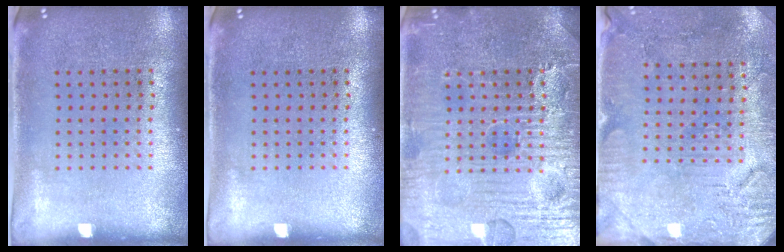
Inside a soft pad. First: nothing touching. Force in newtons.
{"total": 0.0}
{"total": 7.8, "press": 7.7, "slide": 0.9}
{"total": 2.9, "press": 2.7, "slide": 1.1}